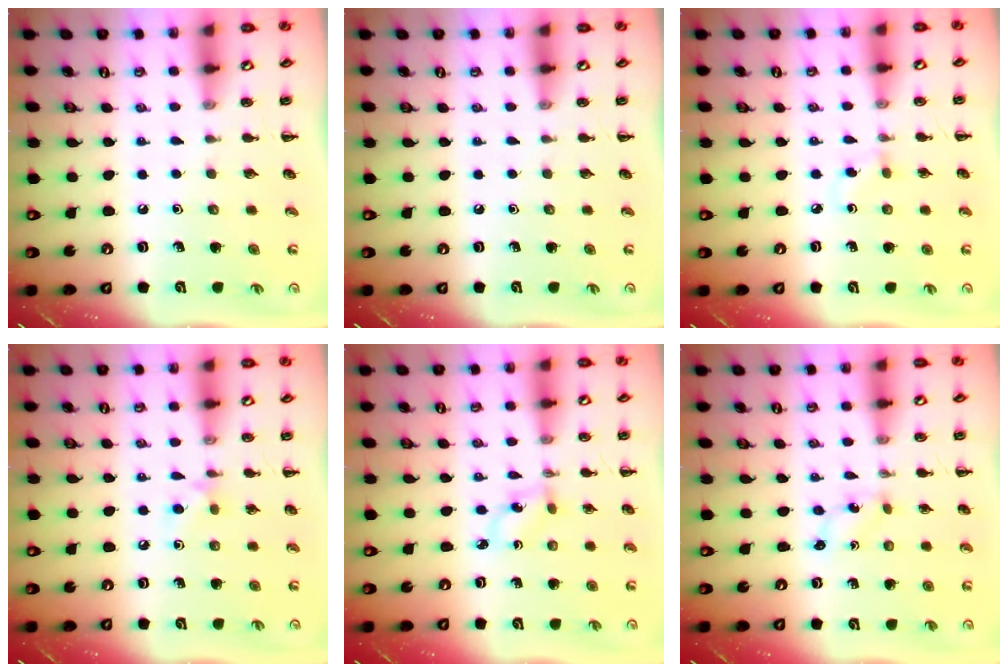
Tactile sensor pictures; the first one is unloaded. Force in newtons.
{"total": 0.0}
{"total": 2.2, "press": 1.9, "slide": 1.1}
{"total": 5.1, "press": 4.8, "slide": 1.8}
{"total": 1.2, "press": 1.1, "slide": 0.5}
{"total": 0.0}